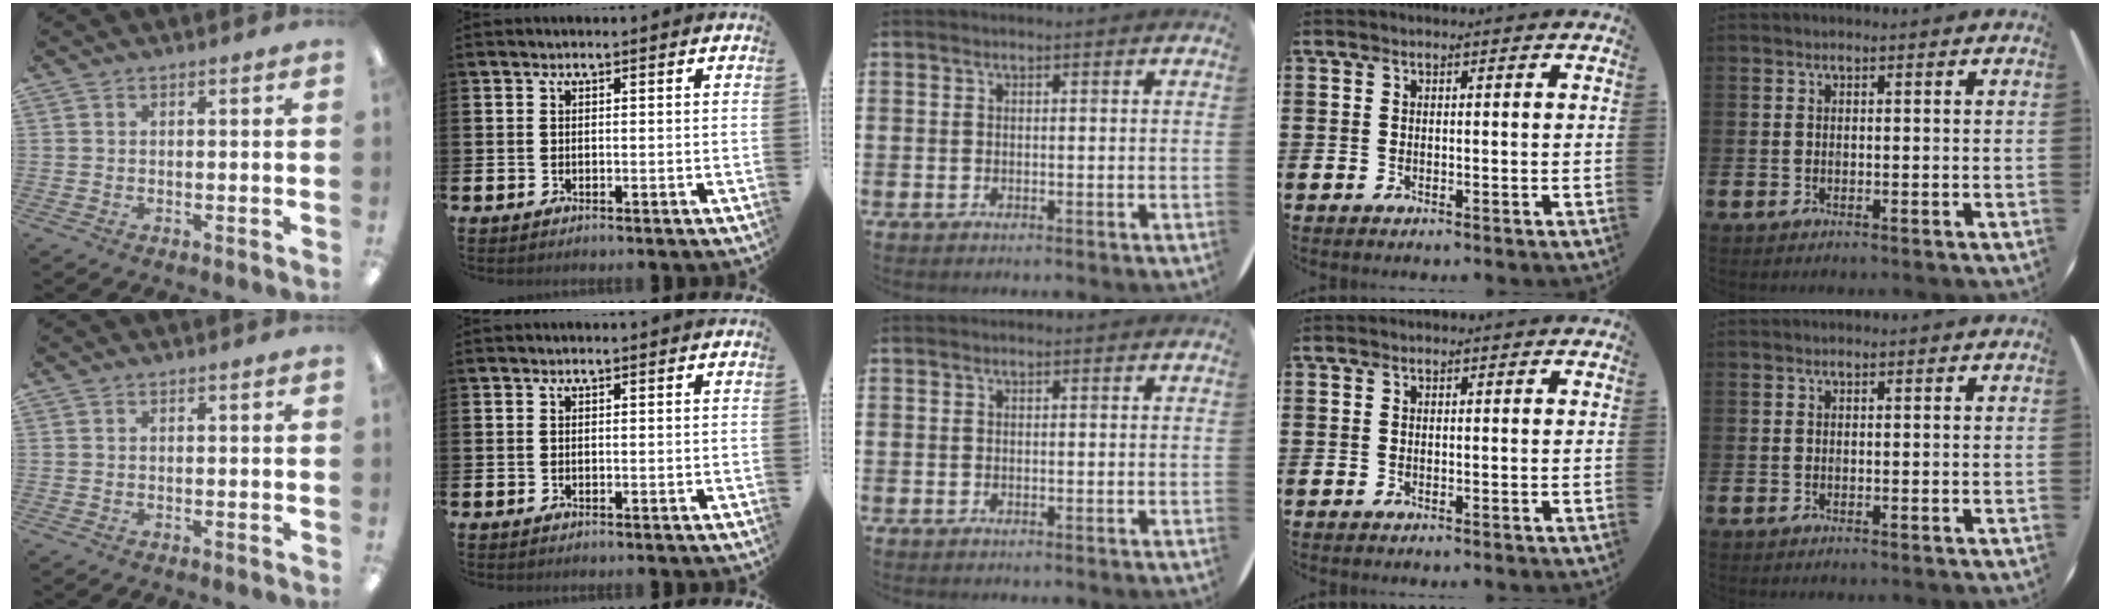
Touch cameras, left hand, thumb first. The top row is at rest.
{}